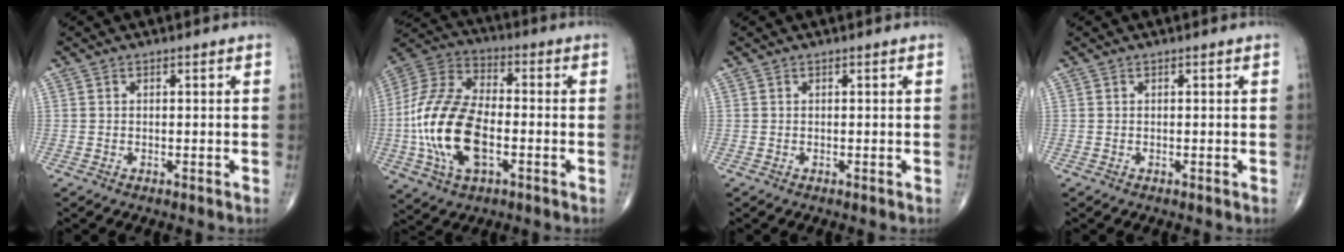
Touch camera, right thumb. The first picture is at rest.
{"total": 19.5, "force": [-3.6, 10.5, 16.1], "torque": [-0.329, 0.020, -0.068]}
{"total": 0.0}
{"total": 0.0}